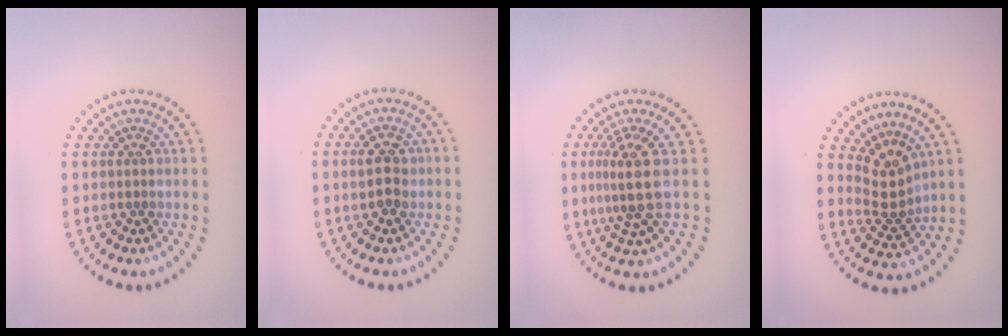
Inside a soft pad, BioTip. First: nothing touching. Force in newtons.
{"total": 2.5, "press": 2.5, "slide": 0.2}
{"total": 3.5, "press": 2.6, "slide": 2.3}
{"total": 2.9, "press": 2.1, "slide": 2.0}